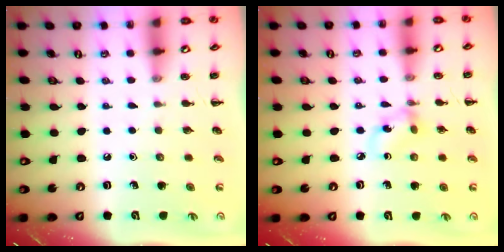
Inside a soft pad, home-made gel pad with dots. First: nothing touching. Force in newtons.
{"total": 4.0, "press": 3.9, "slide": 0.7}